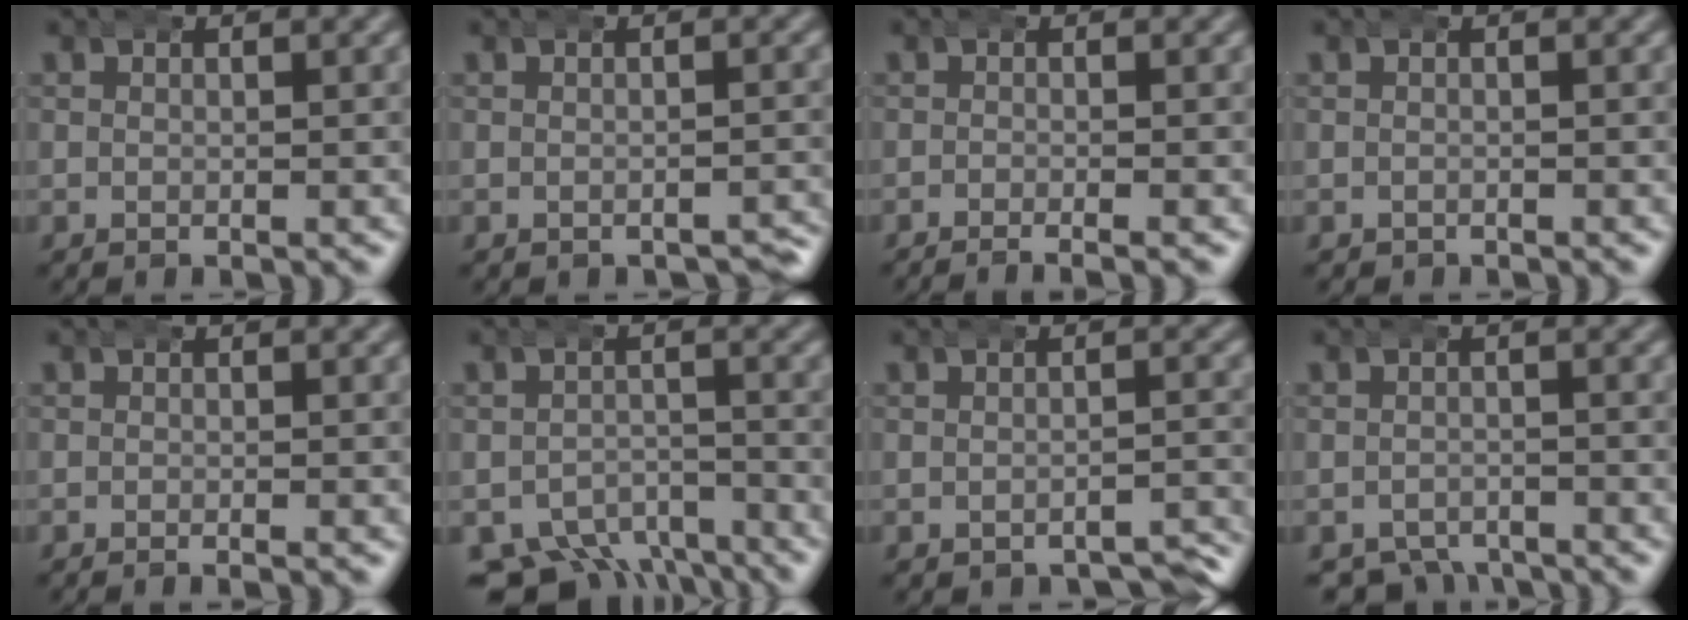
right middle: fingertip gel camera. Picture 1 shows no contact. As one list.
[{"total": 1.5, "force": [-1.3, 0.5, 0.3], "torque": [-0.001, 0.000, -0.020]}, {"total": 2.4, "force": [-2.3, 0.1, 0.8], "torque": [-0.005, -0.002, -0.040]}, {"total": 0.5, "force": [-0.4, 0.2, -0.2], "torque": [0.000, -0.007, 0.000]}, {"total": 0.8, "force": [-0.7, -0.1, 0.3], "torque": [-0.003, 0.000, -0.012]}, {"total": 7.7, "force": [-5.4, 4.7, 2.8], "torque": [-0.050, -0.040, -0.081]}, {"total": 2.8, "force": [-2.6, 0.8, 0.4], "torque": [-0.005, -0.004, -0.041]}, {"total": 4.8, "force": [-4.2, 2.1, 1.0], "torque": [-0.010, -0.023, -0.060]}]